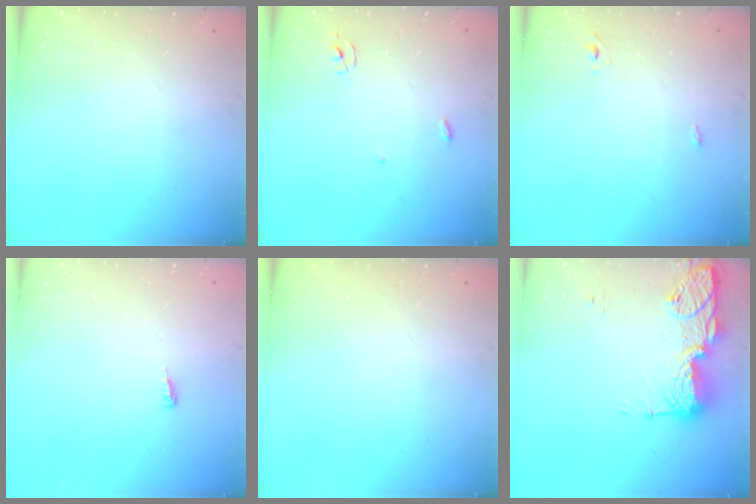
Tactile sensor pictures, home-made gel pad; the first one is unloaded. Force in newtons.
{"total": 2.3, "press": 2.3, "slide": 0.1}
{"total": 2.3, "press": 2.1, "slide": 1.0}
{"total": 3.5, "press": 3.5, "slide": 0.3}
{"total": 0.0}
{"total": 14.7, "press": 14.7, "slide": 1.4}